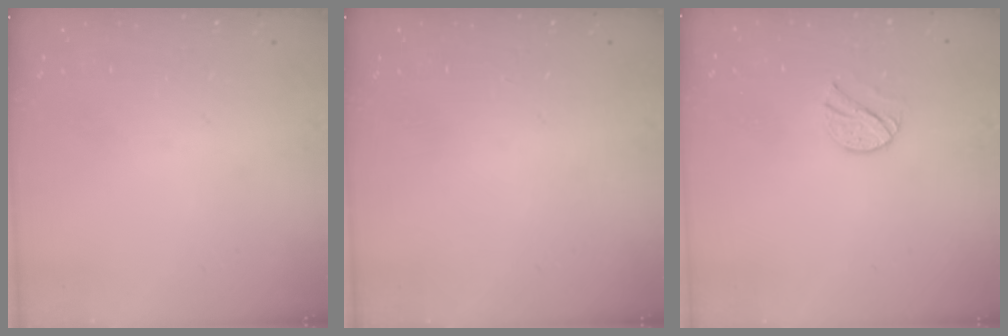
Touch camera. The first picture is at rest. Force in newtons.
{"total": 0.0}
{"total": 7.6, "press": 7.6, "slide": 0.4}